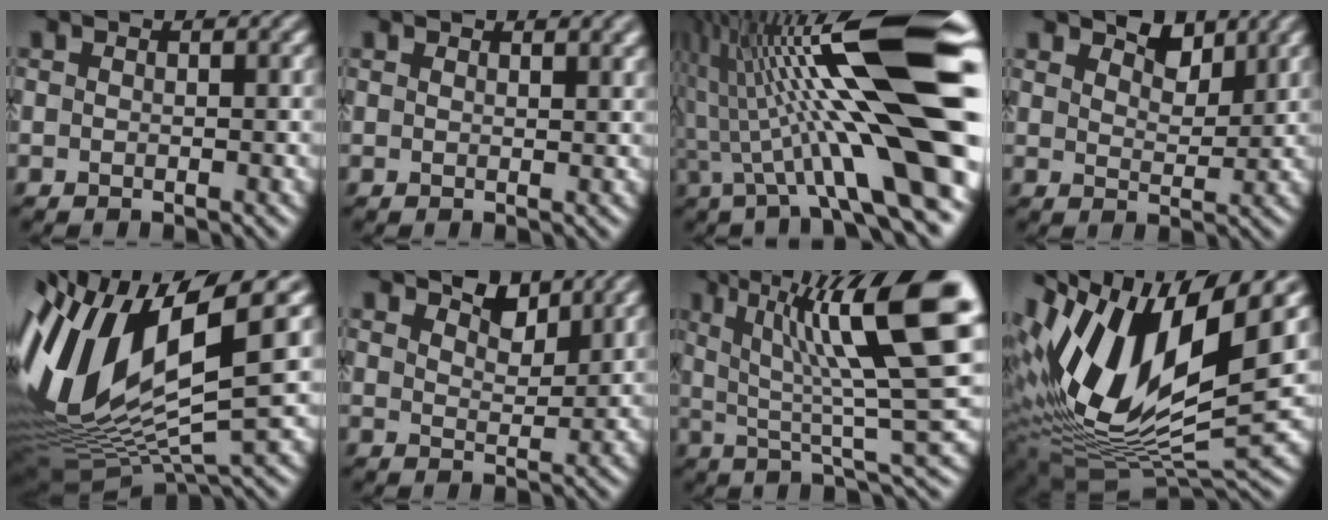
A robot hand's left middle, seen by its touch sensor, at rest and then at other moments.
{"total": 1.7, "force": [1.4, 0.5, 0.8], "torque": [-0.004, 0.005, 0.019]}
{"total": 15.6, "force": [1.7, 2.6, 15.3], "torque": [-0.228, 0.019, 0.025]}
{"total": 3.1, "force": [2.7, 1.2, 1.2], "torque": [-0.017, 0.006, 0.034]}
{"total": 14.0, "force": [1.9, 5.7, 12.7], "torque": [-0.281, -0.003, 0.045]}
{"total": 2.9, "force": [2.6, 0.8, 0.9], "torque": [-0.012, 0.003, 0.038]}
{"total": 12.6, "force": [4.4, 2.5, 11.6], "torque": [-0.172, 0.021, 0.072]}
{"total": 14.2, "force": [4.1, 6.3, 12.1], "torque": [-0.244, -0.004, 0.071]}